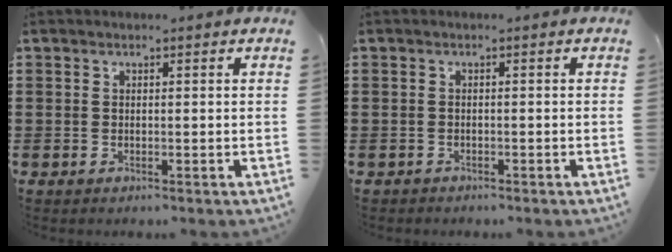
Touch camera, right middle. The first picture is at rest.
{"total": 0.8, "force": [-0.7, 0.3, -0.3], "torque": [0.004, 0.002, -0.015]}